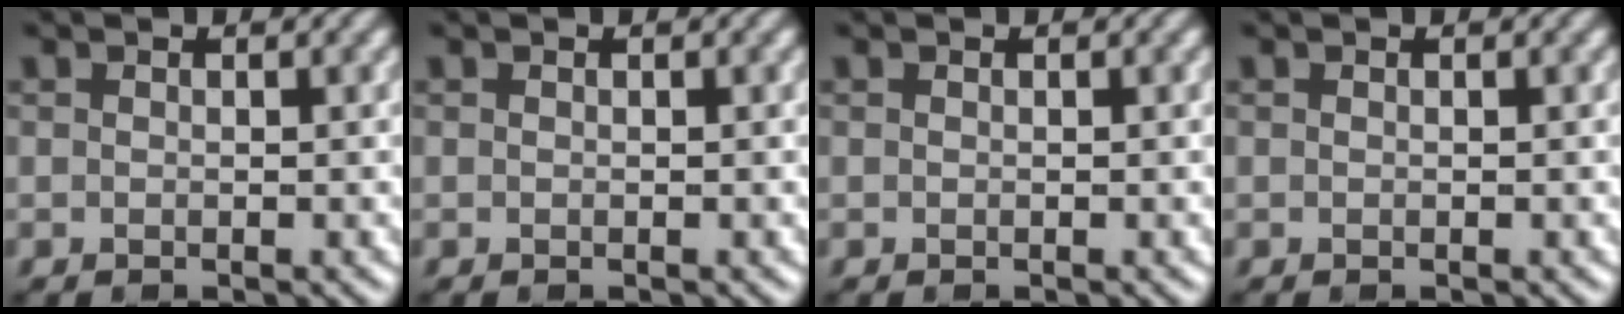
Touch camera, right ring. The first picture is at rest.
{"total": 0.0}
{"total": 0.0}
{"total": 0.0}